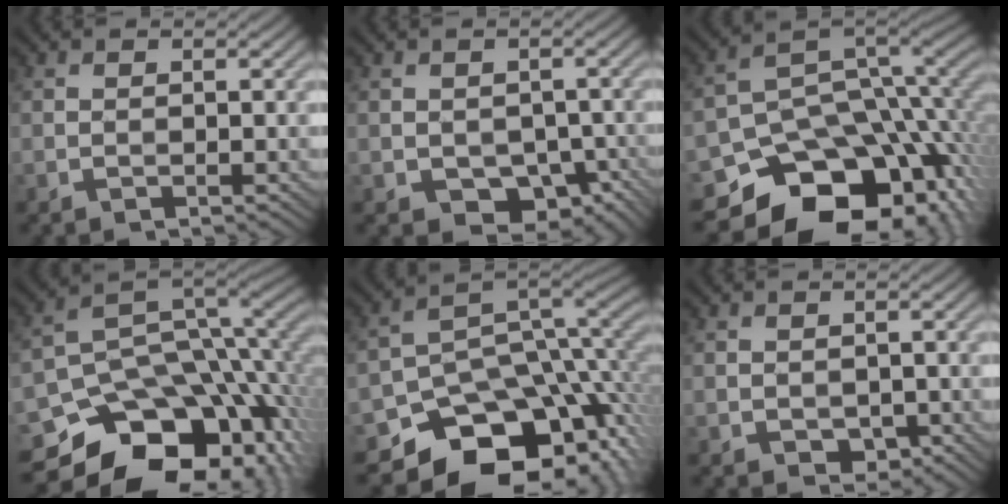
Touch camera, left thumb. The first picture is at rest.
{"total": 7.2, "force": [-3.0, 5.0, 4.1], "torque": [-0.071, -0.020, -0.031]}
{"total": 16.7, "force": [-9.0, 10.7, 9.1], "torque": [-0.161, -0.051, -0.121]}
{"total": 17.4, "force": [-8.4, 10.9, 10.7], "torque": [-0.217, -0.048, -0.112]}
{"total": 15.1, "force": [-8.5, 9.6, 7.9], "torque": [-0.134, -0.034, -0.120]}
{"total": 2.1, "force": [-0.7, 1.6, 1.2], "torque": [-0.026, -0.012, -0.009]}